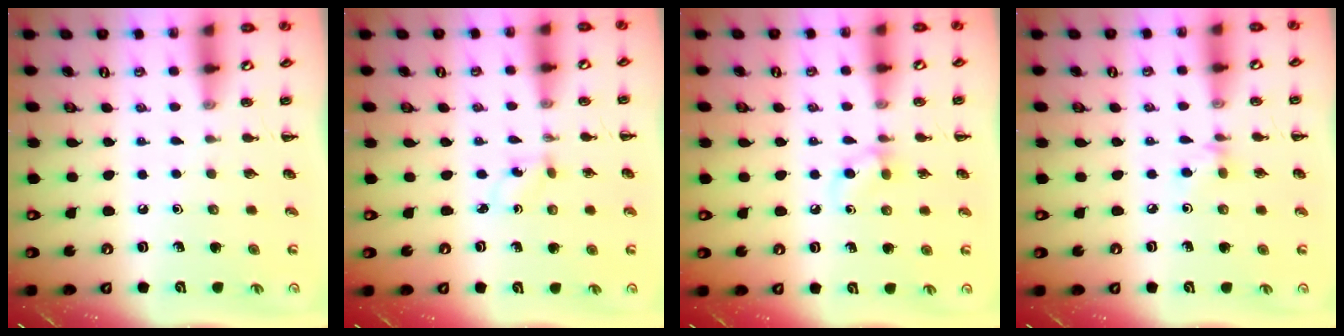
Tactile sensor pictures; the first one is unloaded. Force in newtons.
{"total": 0.9, "press": 0.7, "slide": 0.5}
{"total": 5.8, "press": 5.5, "slide": 1.9}
{"total": 3.8, "press": 3.5, "slide": 1.3}